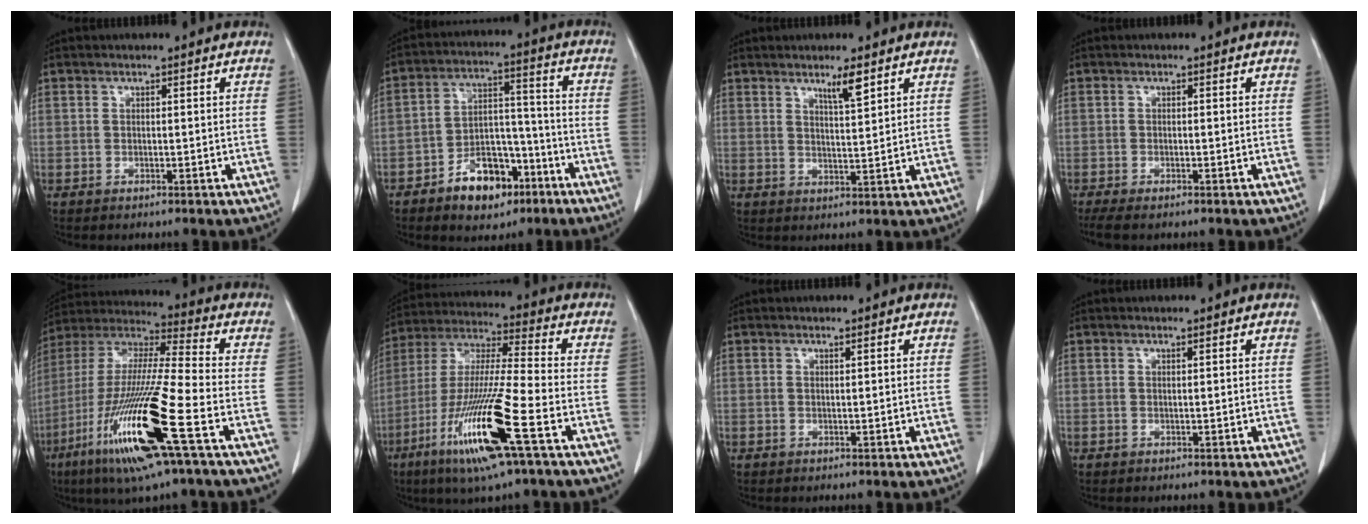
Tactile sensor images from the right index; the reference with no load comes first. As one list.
[{"total": 10.7, "force": [-6.5, 5.8, 6.3], "torque": [-0.103, 0.024, -0.103]}, {"total": 3.7, "force": [2.6, 0.1, 2.7], "torque": [-0.049, -0.005, 0.046]}, {"total": 4.4, "force": [-3.5, 1.0, 2.5], "torque": [-0.045, -0.014, -0.054]}, {"total": 21.2, "force": [-8.8, 0.8, 19.3], "torque": [-0.410, -0.041, -0.171]}, {"total": 17.6, "force": [-7.9, 0.3, 15.8], "torque": [-0.337, -0.033, -0.150]}, {"total": 0.0}, {"total": 0.0}]